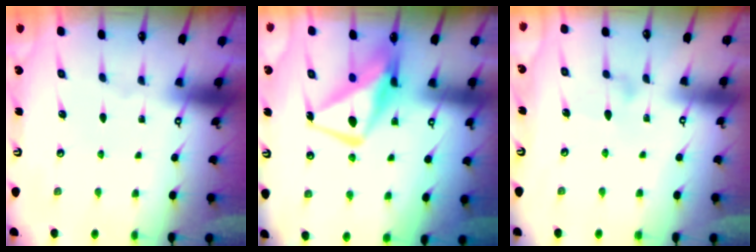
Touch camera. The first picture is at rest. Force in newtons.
{"total": 10.0, "press": 9.8, "slide": 1.9}
{"total": 5.6, "press": 5.6, "slide": 0.2}